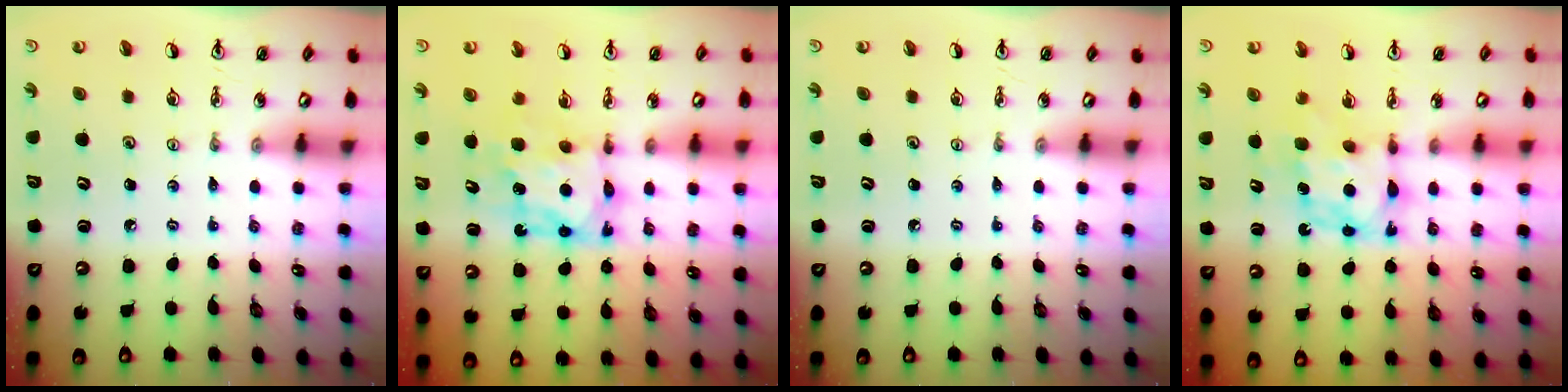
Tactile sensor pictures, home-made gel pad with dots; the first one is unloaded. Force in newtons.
{"total": 7.2, "press": 7.1, "slide": 0.7}
{"total": 0.0}
{"total": 6.8, "press": 6.8, "slide": 0.6}